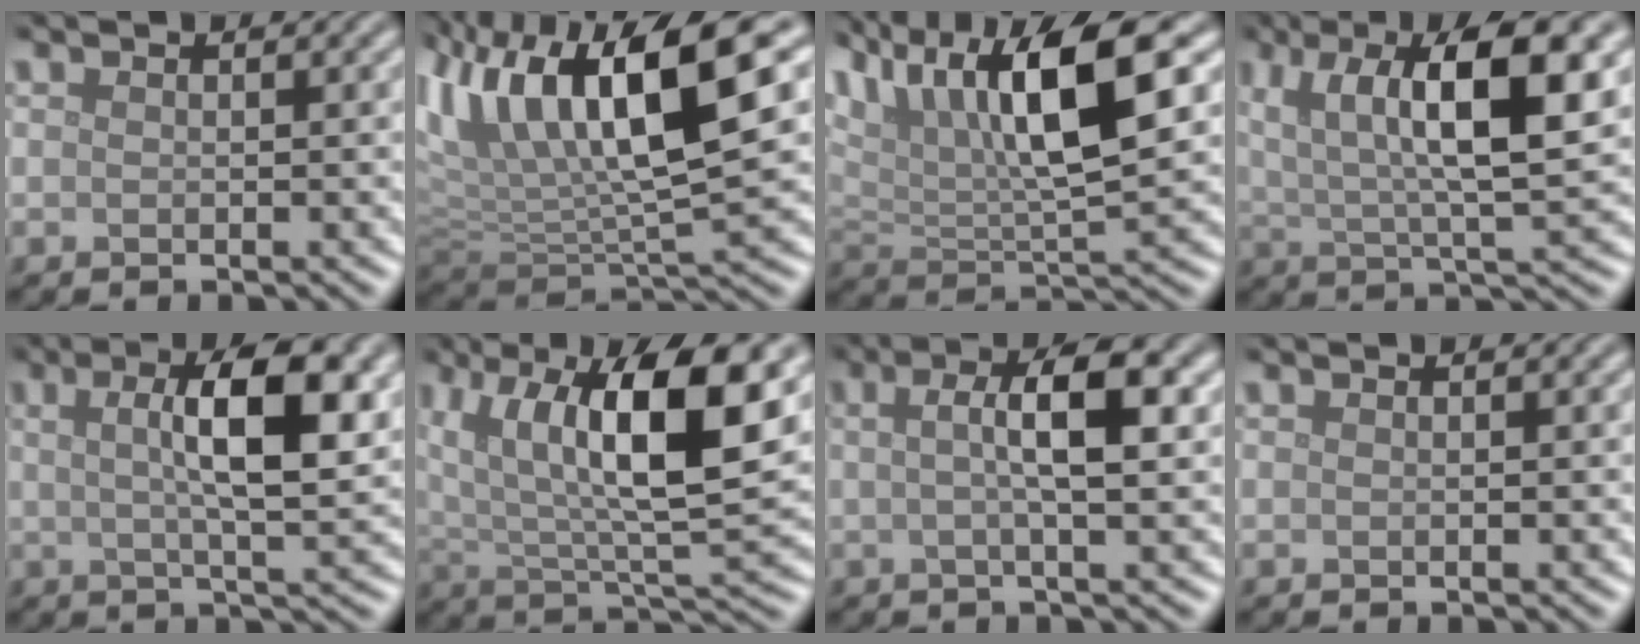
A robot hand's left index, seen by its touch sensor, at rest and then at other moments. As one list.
[{"total": 13.3, "force": [5.1, 3.9, 11.6], "torque": [-0.211, 0.013, 0.093]}, {"total": 11.0, "force": [5.1, 4.2, 8.8], "torque": [-0.160, 0.010, 0.085]}, {"total": 11.0, "force": [3.8, 3.1, 9.8], "torque": [-0.162, 0.008, 0.066]}, {"total": 8.1, "force": [1.9, 2.1, 7.5], "torque": [-0.101, 0.011, 0.027]}, {"total": 12.6, "force": [5.4, 4.0, 10.6], "torque": [-0.173, 0.011, 0.090]}, {"total": 5.2, "force": [0.9, 1.1, 5.0], "torque": [-0.071, 0.012, 0.009]}, {"total": 0.0}]